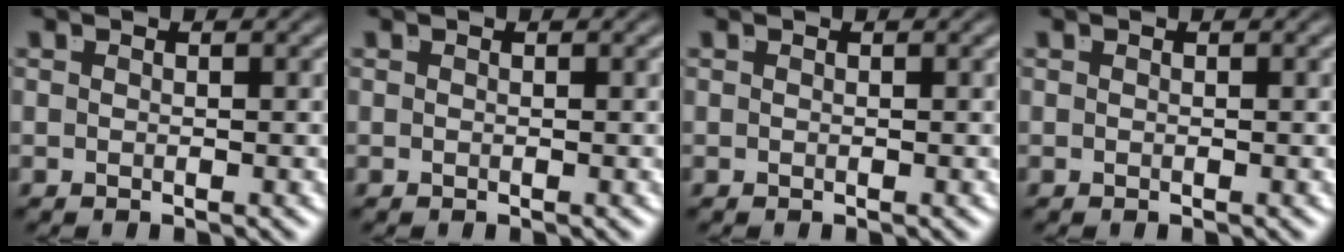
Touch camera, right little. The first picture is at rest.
{"total": 0.0}
{"total": 0.0}
{"total": 0.0}